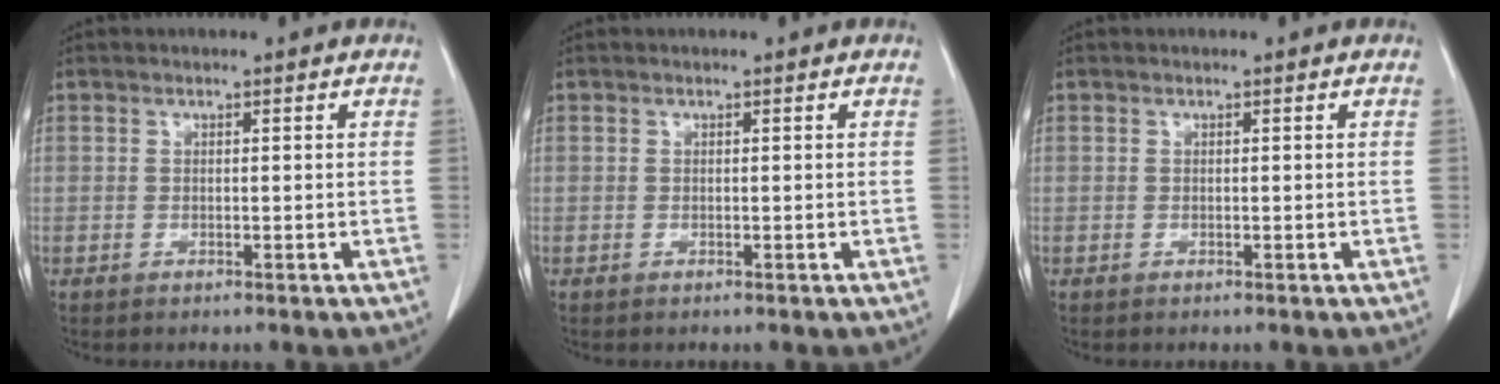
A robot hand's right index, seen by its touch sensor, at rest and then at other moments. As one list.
[{"total": 0.0}, {"total": 0.0}]